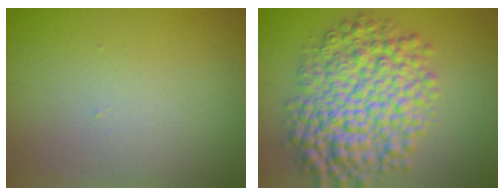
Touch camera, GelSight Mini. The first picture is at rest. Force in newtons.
{"total": 9.1, "press": 9.1, "slide": 0.2}